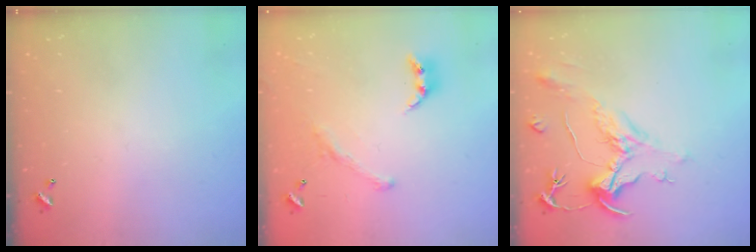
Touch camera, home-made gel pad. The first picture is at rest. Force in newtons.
{"total": 1.2, "press": 0.6, "slide": 1.0}
{"total": 2.1, "press": 1.6, "slide": 1.3}